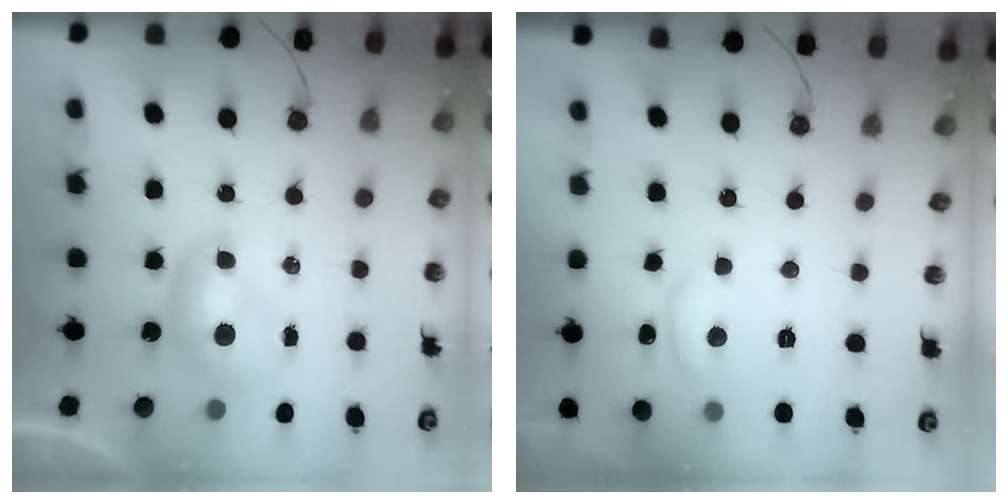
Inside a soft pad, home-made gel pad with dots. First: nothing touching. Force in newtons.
{"total": 1.0, "press": 0.9, "slide": 0.5}